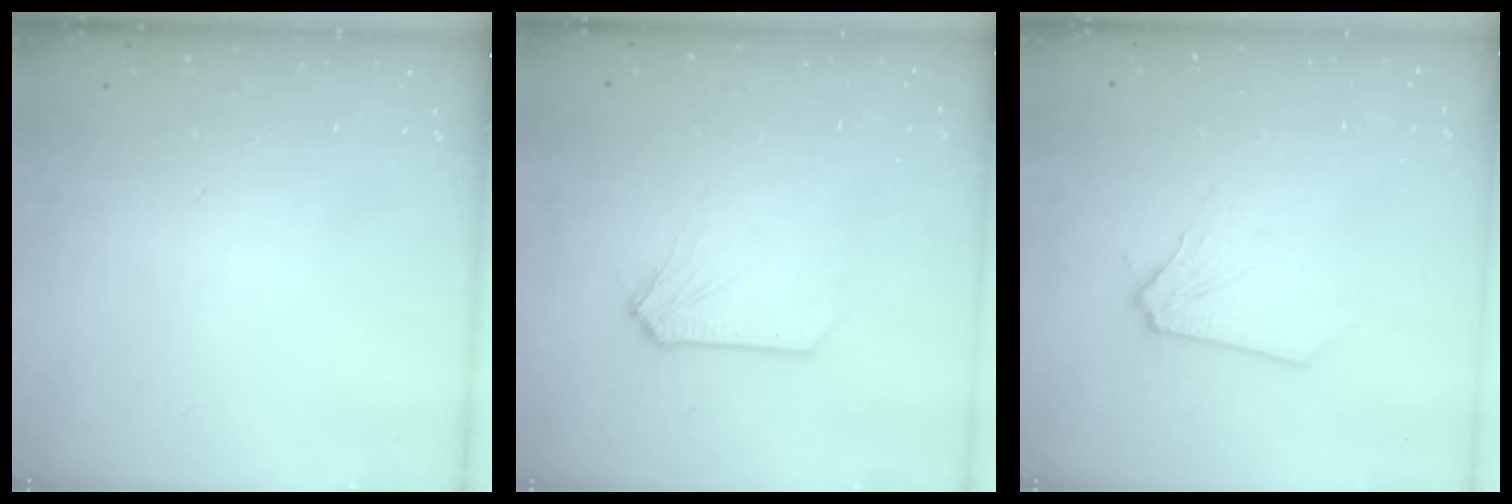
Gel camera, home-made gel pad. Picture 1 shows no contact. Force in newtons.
{"total": 0.0}
{"total": 0.0}